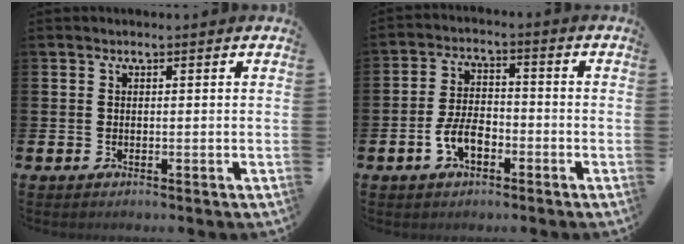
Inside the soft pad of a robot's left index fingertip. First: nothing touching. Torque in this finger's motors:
{"motor_torque": [0.84, 0.75, 0.17, 0.16]}